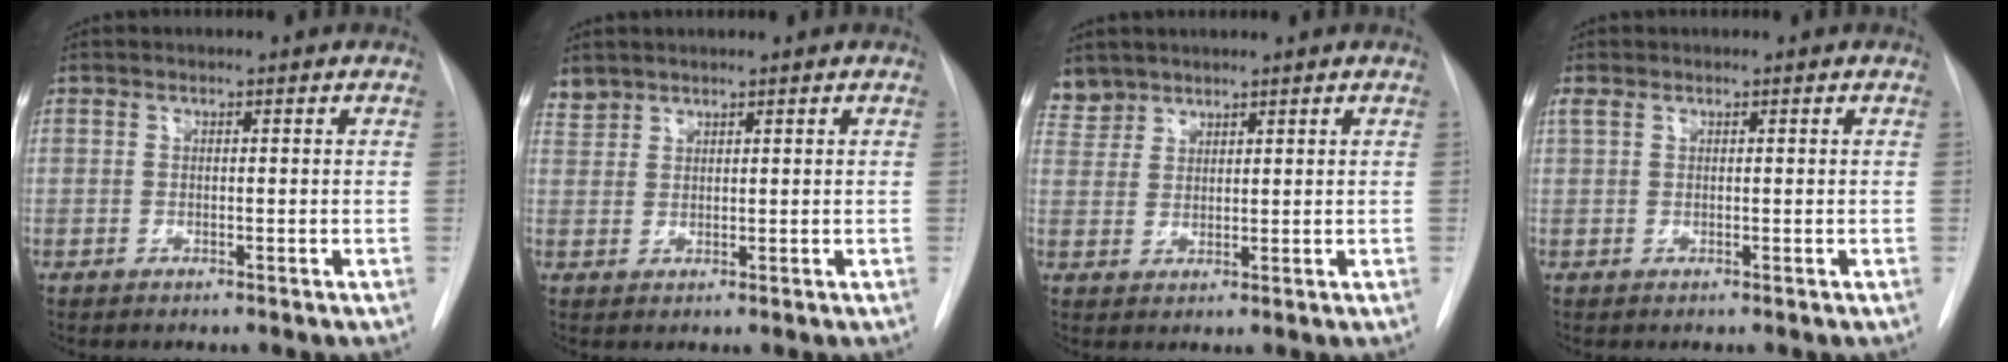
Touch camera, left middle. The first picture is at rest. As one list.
[{"total": 2.1, "force": [2.0, 0.6, -0.2], "torque": [0.005, 0.011, 0.043]}, {"total": 3.7, "force": [3.4, 1.6, -0.2], "torque": [0.010, 0.011, 0.070]}, {"total": 1.1, "force": [0.7, 0.6, 0.5], "torque": [-0.021, 0.019, 0.018]}]